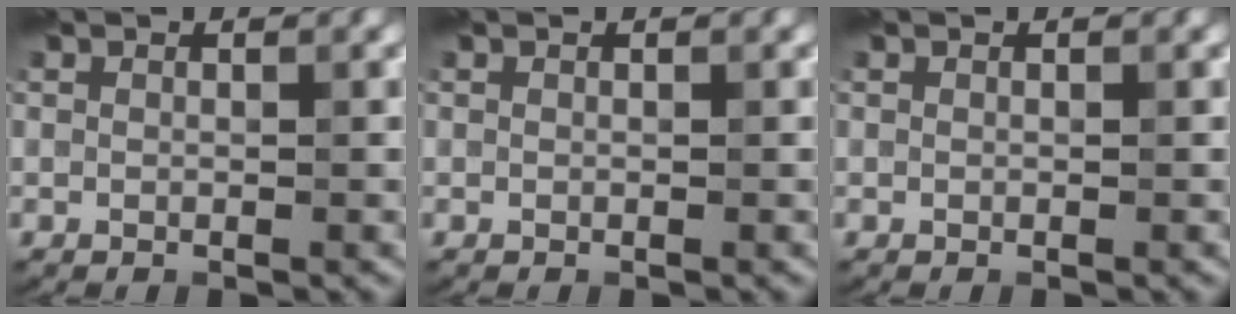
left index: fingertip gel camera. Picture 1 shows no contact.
{"total": 0.0}
{"total": 0.0}